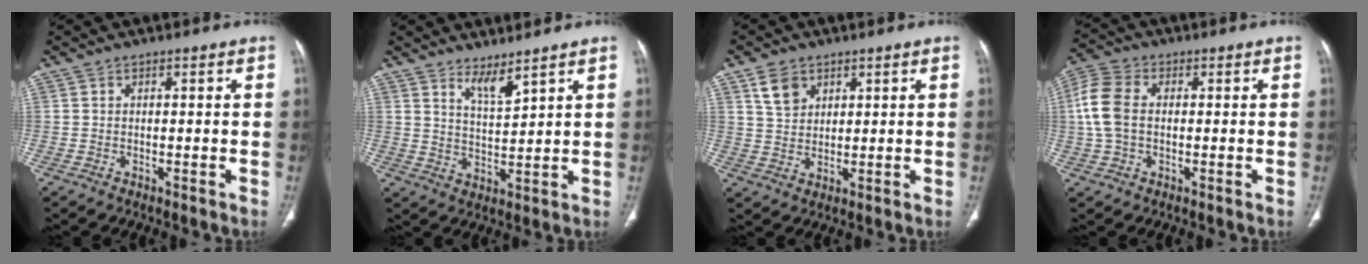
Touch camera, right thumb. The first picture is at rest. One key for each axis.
{"total": 4.6, "fx": 3.7, "fy": 0.8, "fz": 2.5, "tx": -0.038, "ty": -0.041, "tz": 0.074}
{"total": 5.5, "fx": 3.1, "fy": 3.8, "fz": 2.5, "tx": -0.027, "ty": -0.013, "tz": 0.064}
{"total": 8.6, "fx": 0.4, "fy": 5.7, "fz": 6.4, "tx": -0.146, "ty": 0.020, "tz": 0.004}